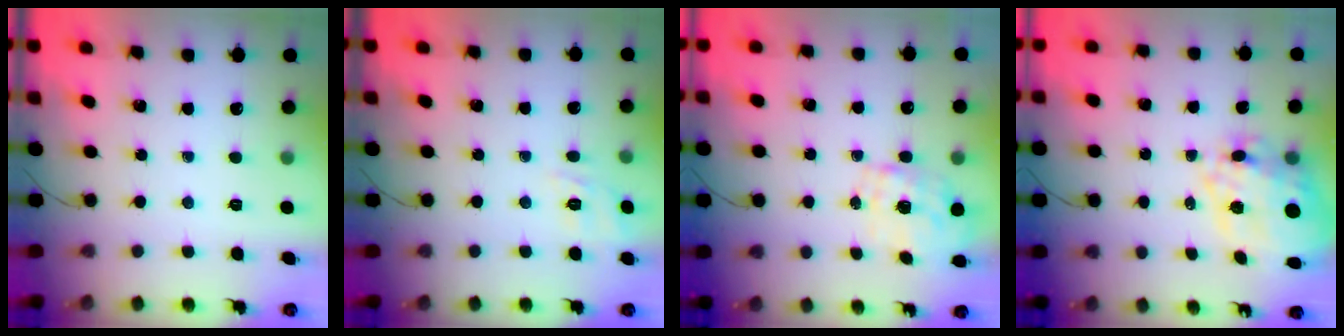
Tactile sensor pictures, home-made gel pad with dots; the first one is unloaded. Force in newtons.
{"total": 2.4, "press": 1.4, "slide": 2.0}
{"total": 1.6, "press": 1.4, "slide": 0.8}
{"total": 15.8, "press": 15.4, "slide": 3.3}